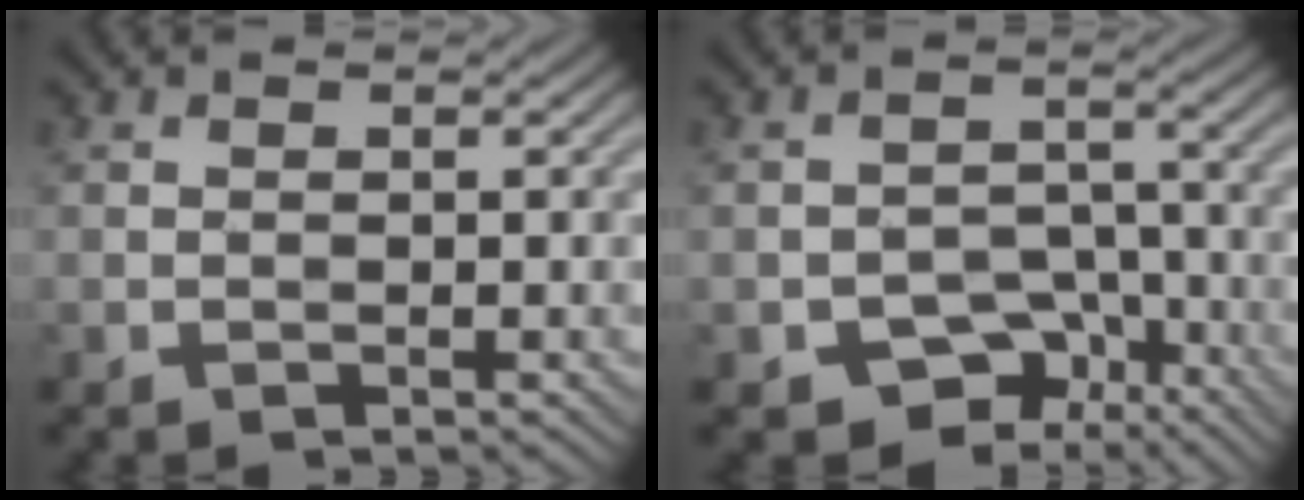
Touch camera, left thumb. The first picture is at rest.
{"total": 6.6, "force": [-4.2, 4.3, 2.6], "torque": [-0.035, -0.001, -0.070]}